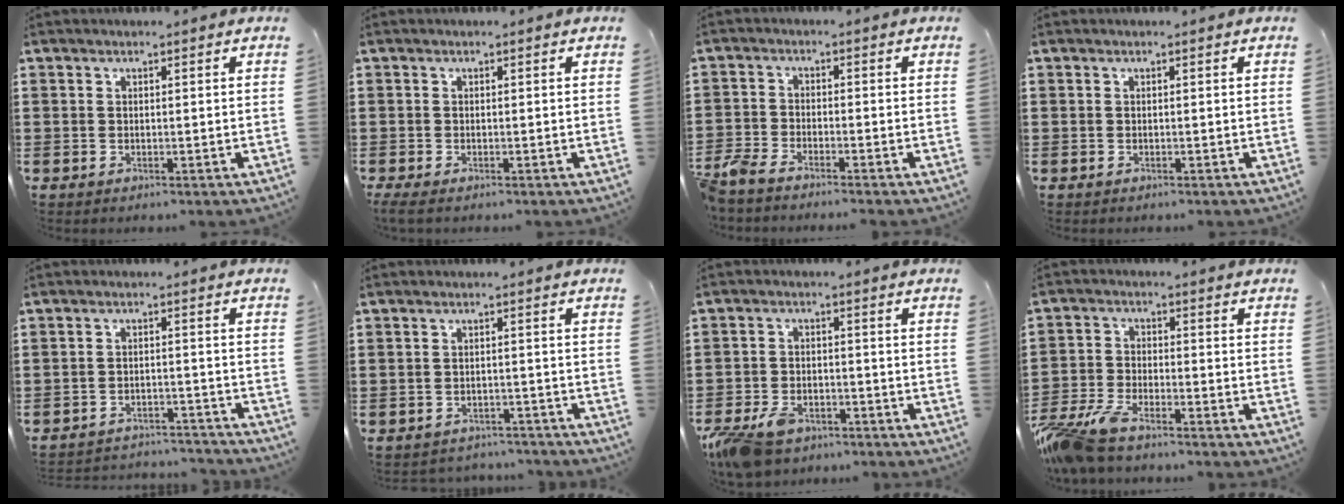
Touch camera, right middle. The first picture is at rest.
{"total": 0.6, "force": [-0.5, 0.1, 0.4], "torque": [-0.008, -0.005, -0.008]}
{"total": 3.4, "force": [-3.2, 0.4, 1.1], "torque": [-0.056, -0.010, -0.077]}
{"total": 0.0}
{"total": 3.3, "force": [-3.3, 0.3, 0.0], "torque": [-0.007, 0.002, -0.071]}
{"total": 2.2, "force": [-2.2, 0.4, -0.1], "torque": [-0.006, 0.000, -0.048]}
{"total": 5.5, "force": [-4.3, 2.3, 2.6], "torque": [-0.068, 0.001, -0.086]}
{"total": 6.5, "force": [-5.7, 1.1, 2.8], "torque": [-0.089, -0.009, -0.120]}